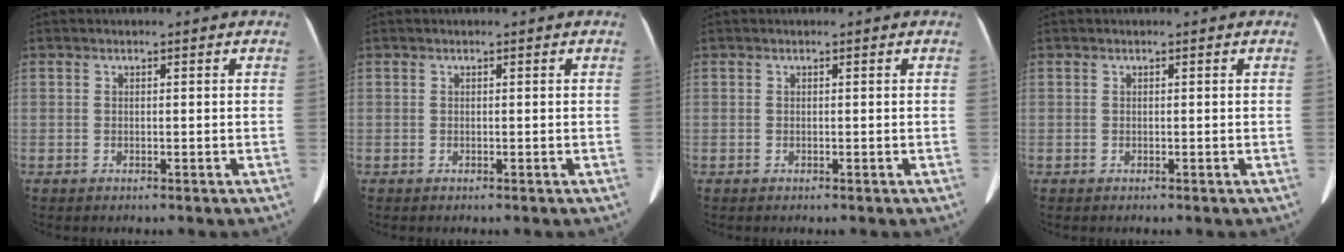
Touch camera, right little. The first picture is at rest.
{"total": 0.0}
{"total": 0.0}
{"total": 0.0}